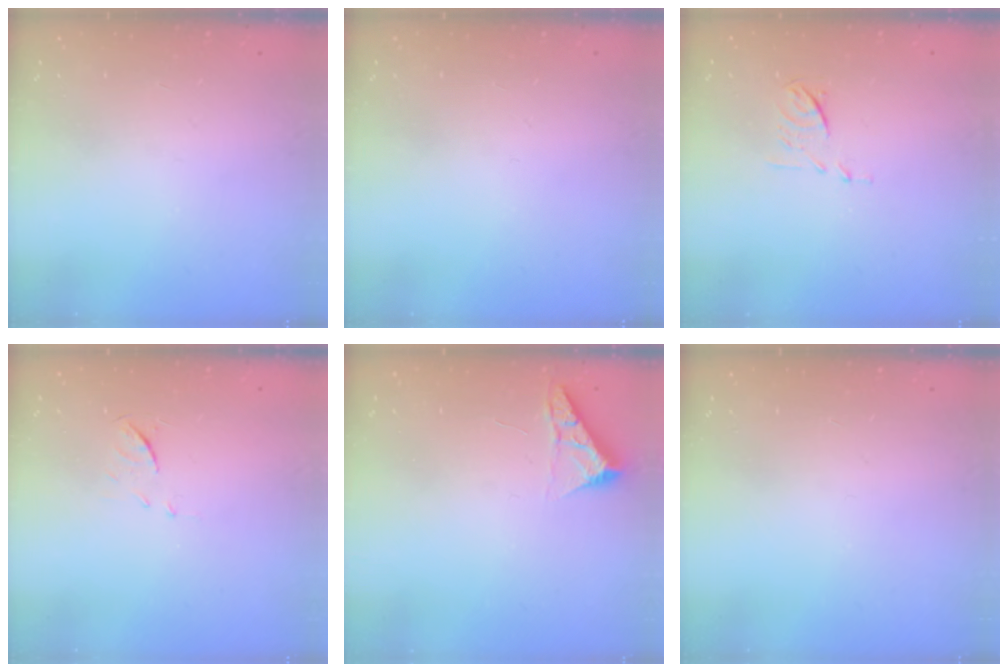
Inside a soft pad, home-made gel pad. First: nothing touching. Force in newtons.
{"total": 0.0}
{"total": 6.3, "press": 6.2, "slide": 1.0}
{"total": 5.8, "press": 5.8, "slide": 0.5}
{"total": 4.0, "press": 4.0, "slide": 0.5}
{"total": 0.0}